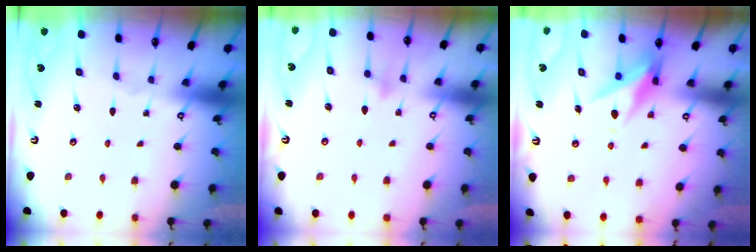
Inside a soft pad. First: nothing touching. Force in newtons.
{"total": 6.5, "press": 6.5, "slide": 0.6}
{"total": 8.4, "press": 8.3, "slide": 0.9}